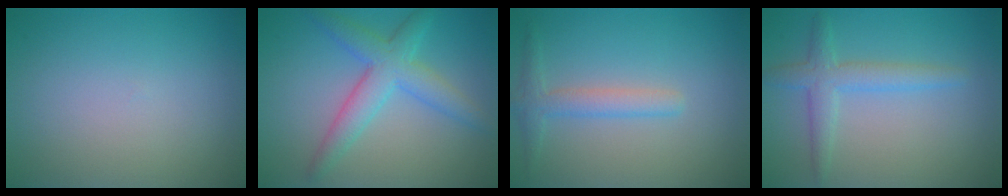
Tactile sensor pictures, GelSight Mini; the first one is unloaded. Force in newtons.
{"total": 4.5, "press": 4.5, "slide": 0.1}
{"total": 2.2, "press": 2.2, "slide": 0.1}
{"total": 2.8, "press": 2.8, "slide": 0.1}